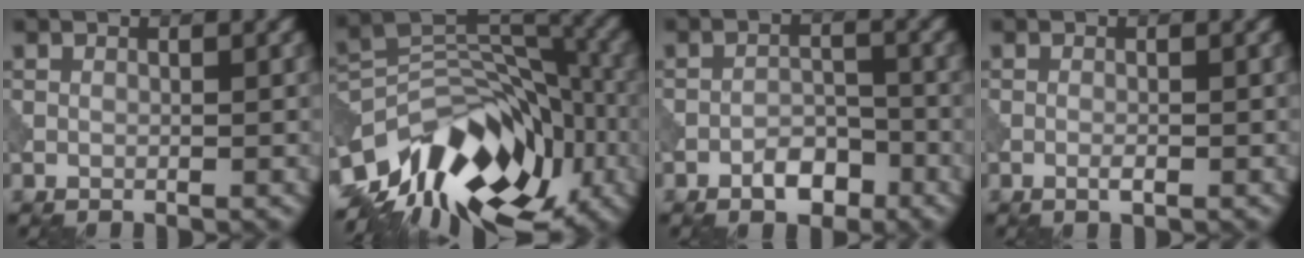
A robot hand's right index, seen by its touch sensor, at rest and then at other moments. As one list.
[{"total": 13.5, "force": [-8.0, 7.6, 7.7], "torque": [-0.135, 0.018, -0.144]}, {"total": 2.9, "force": [-1.9, 1.5, 1.6], "torque": [-0.020, 0.008, -0.033]}, {"total": 0.9, "force": [-0.4, 0.2, 0.8], "torque": [-0.015, -0.002, -0.008]}]